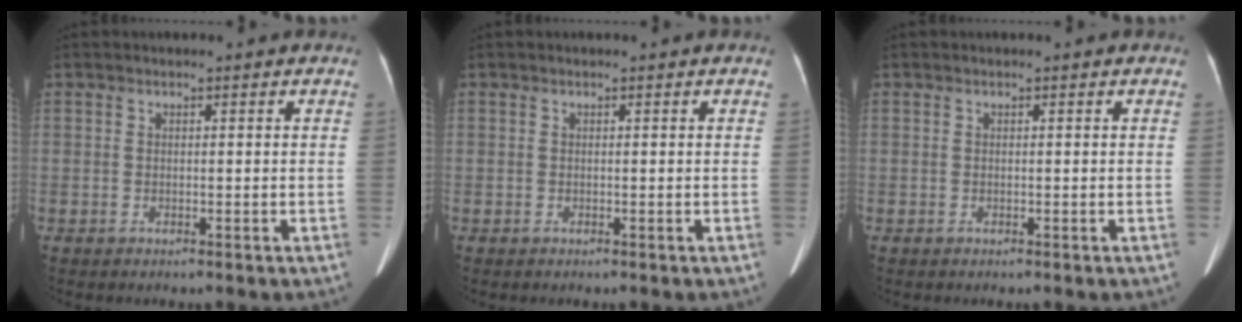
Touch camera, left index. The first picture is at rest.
{"total": 0.0}
{"total": 0.0}